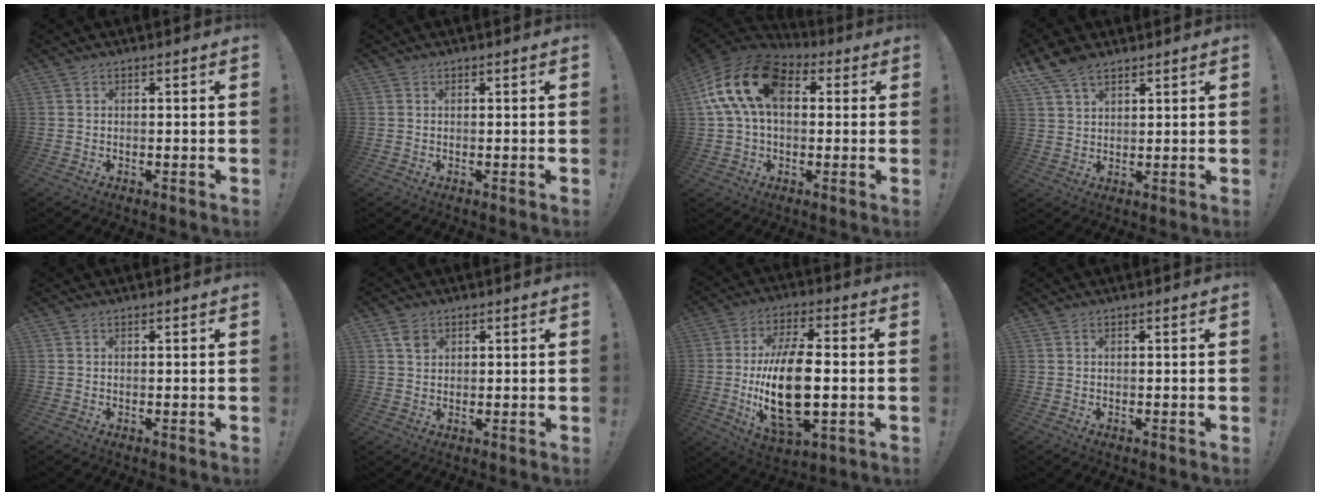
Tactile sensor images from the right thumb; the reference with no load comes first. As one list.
[{"total": 0.0}, {"total": 19.1, "force": [4.7, 11.8, 14.3], "torque": [-0.261, 0.007, 0.087]}, {"total": 8.1, "force": [5.4, 4.2, 4.3], "torque": [-0.068, -0.020, 0.104]}, {"total": 0.0}, {"total": 3.6, "force": [1.8, 2.7, 1.6], "torque": [-0.013, -0.002, 0.032]}, {"total": 20.5, "force": [-1.9, 9.5, 18.1], "torque": [-0.344, -0.010, -0.030]}, {"total": 0.0}]